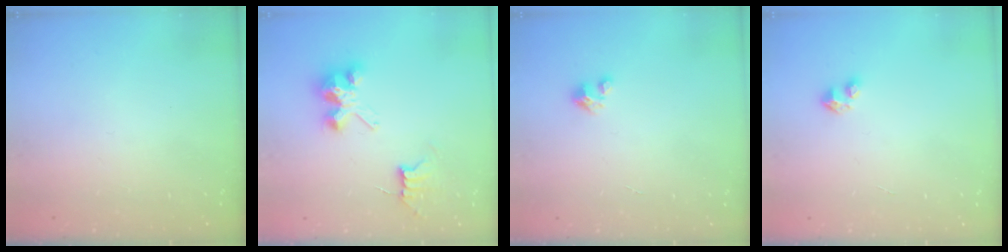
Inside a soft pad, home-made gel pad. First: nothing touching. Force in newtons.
{"total": 7.5, "press": 7.5, "slide": 0.6}
{"total": 3.6, "press": 3.5, "slide": 0.2}
{"total": 3.0, "press": 2.9, "slide": 0.2}